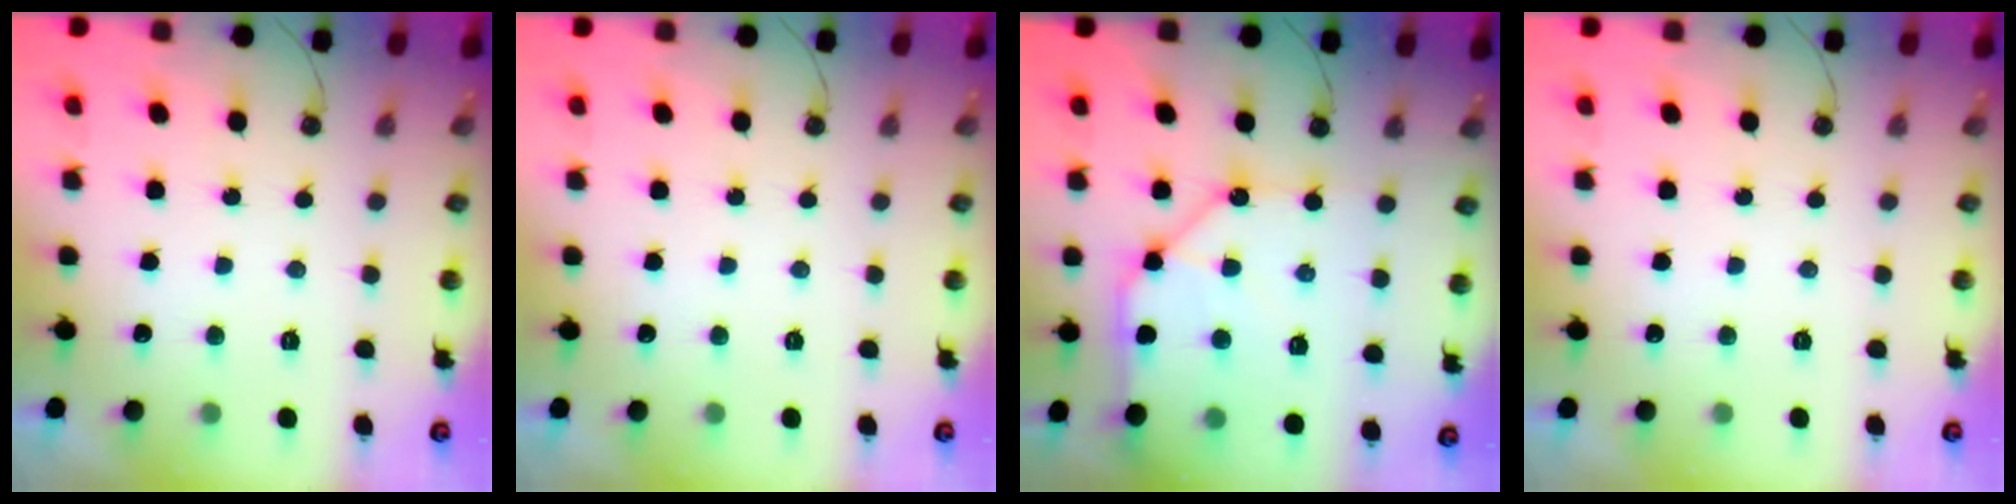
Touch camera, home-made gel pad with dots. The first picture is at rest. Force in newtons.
{"total": 0.0}
{"total": 11.9, "press": 11.8, "slide": 1.1}
{"total": 0.0}